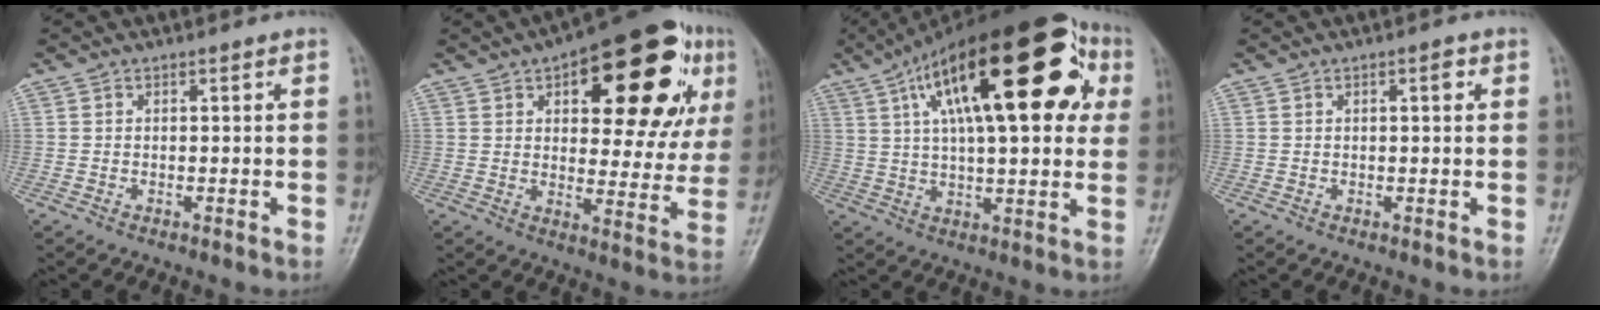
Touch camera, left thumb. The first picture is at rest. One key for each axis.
{"total": 26.4, "fx": 10.7, "fy": 11.6, "fz": 21.1, "tx": -0.246, "ty": 0.005, "tz": 0.145}
{"total": 29.1, "fx": 10.2, "fy": 11.2, "fz": 24.8, "tx": -0.370, "ty": 0.035, "tz": 0.150}
{"total": 2.0, "fx": 0.7, "fy": 0.7, "fz": 1.7, "tx": -0.024, "ty": 0.002, "tz": 0.008}